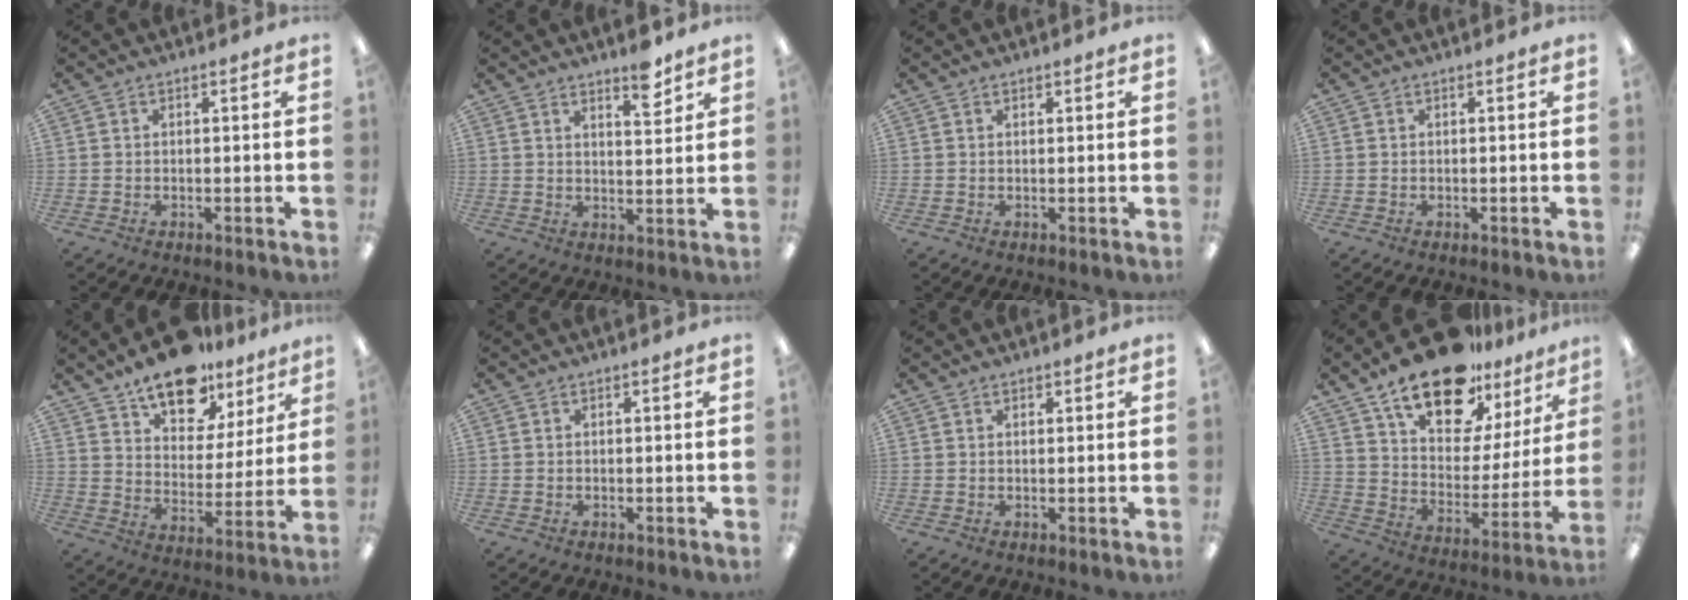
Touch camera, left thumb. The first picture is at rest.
{"total": 6.5, "force": [4.9, 2.1, 3.7], "torque": [-0.035, -0.032, 0.078]}
{"total": 0.6, "force": [0.5, 0.2, 0.0], "torque": [0.007, -0.003, 0.008]}
{"total": 0.0}
{"total": 16.2, "force": [12.4, 7.7, 7.0], "torque": [-0.109, -0.075, 0.219]}
{"total": 0.0}
{"total": 0.8, "force": [0.7, 0.4, 0.1], "torque": [-0.002, 0.000, 0.013]}
{"total": 20.2, "force": [15.4, 8.5, 10.0], "torque": [-0.172, -0.097, 0.269]}